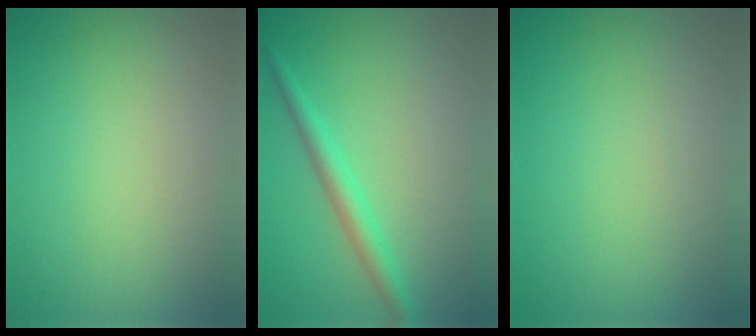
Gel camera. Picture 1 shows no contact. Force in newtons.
{"total": 2.5, "press": 2.5, "slide": 0.1}
{"total": 0.0}